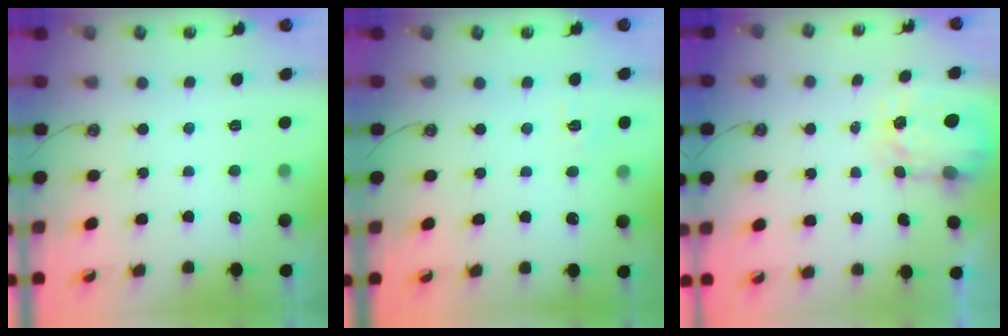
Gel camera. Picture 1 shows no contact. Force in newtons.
{"total": 6.6, "press": 6.6, "slide": 0.5}
{"total": 3.5, "press": 3.5, "slide": 0.4}